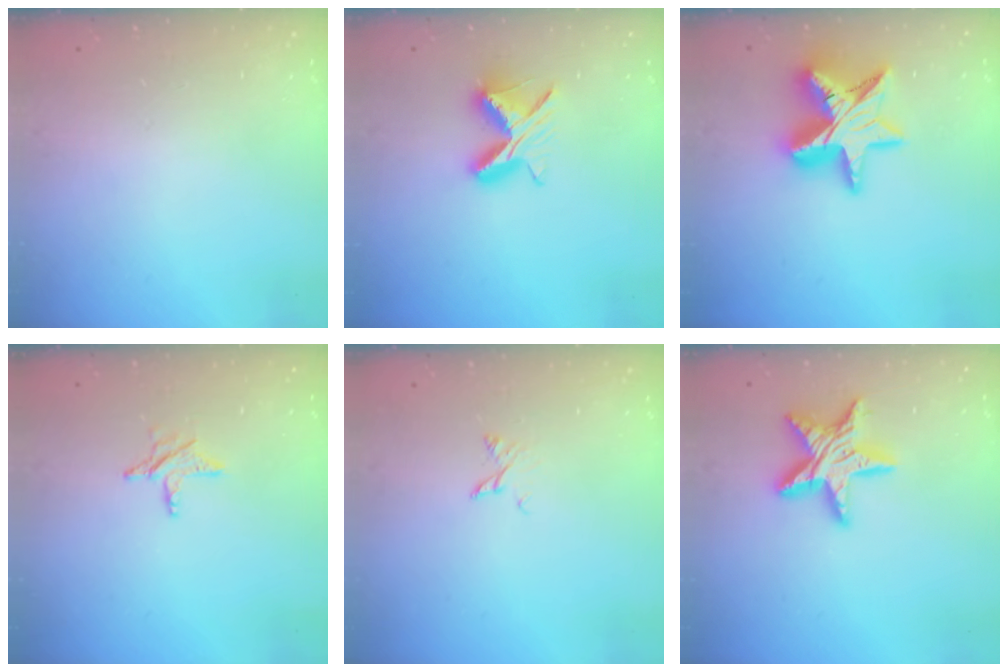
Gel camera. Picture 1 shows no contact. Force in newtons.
{"total": 8.7, "press": 8.6, "slide": 1.0}
{"total": 20.0, "press": 19.9, "slide": 1.7}
{"total": 4.9, "press": 4.8, "slide": 0.4}
{"total": 2.6, "press": 2.6, "slide": 0.4}
{"total": 15.2, "press": 15.2, "slide": 1.1}